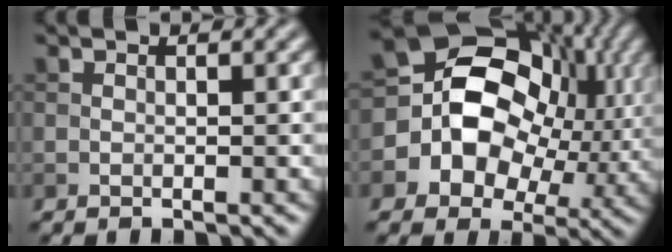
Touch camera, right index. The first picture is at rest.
{"total": 14.1, "force": [1.4, 11.4, 8.2], "torque": [-0.159, 0.002, 0.022]}